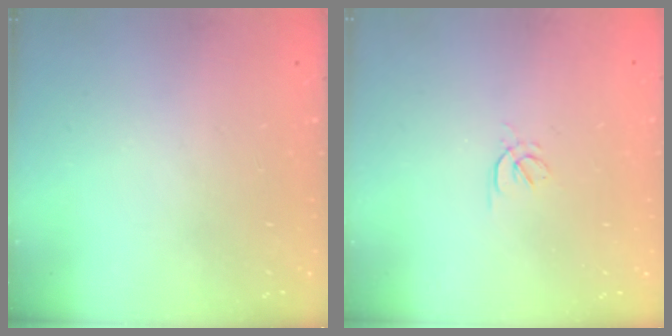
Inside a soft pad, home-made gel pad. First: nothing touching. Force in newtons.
{"total": 1.7, "press": 1.6, "slide": 0.5}